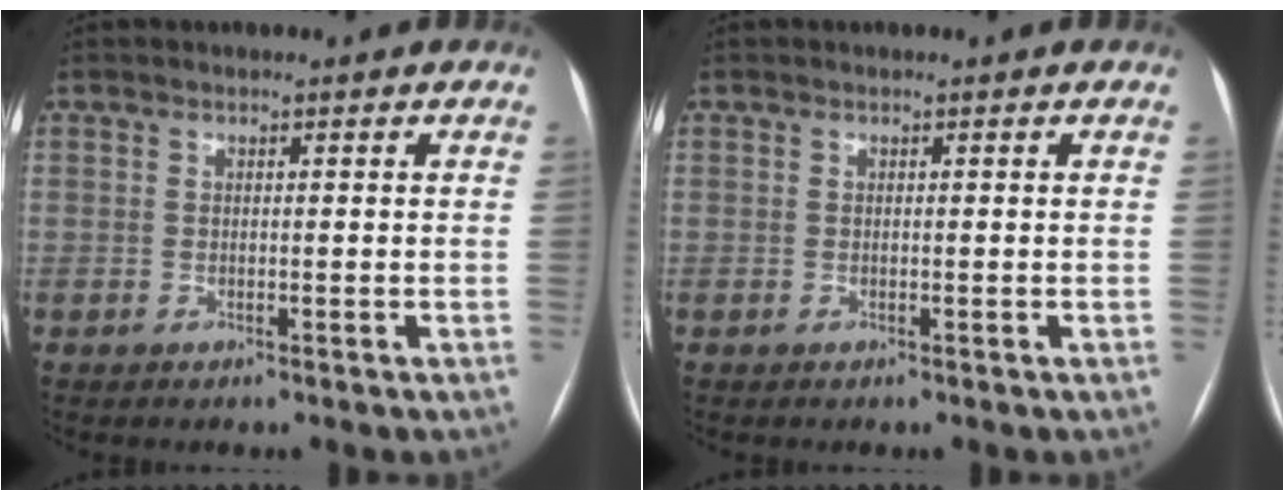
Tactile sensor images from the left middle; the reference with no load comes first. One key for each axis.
{"total": 0.0}